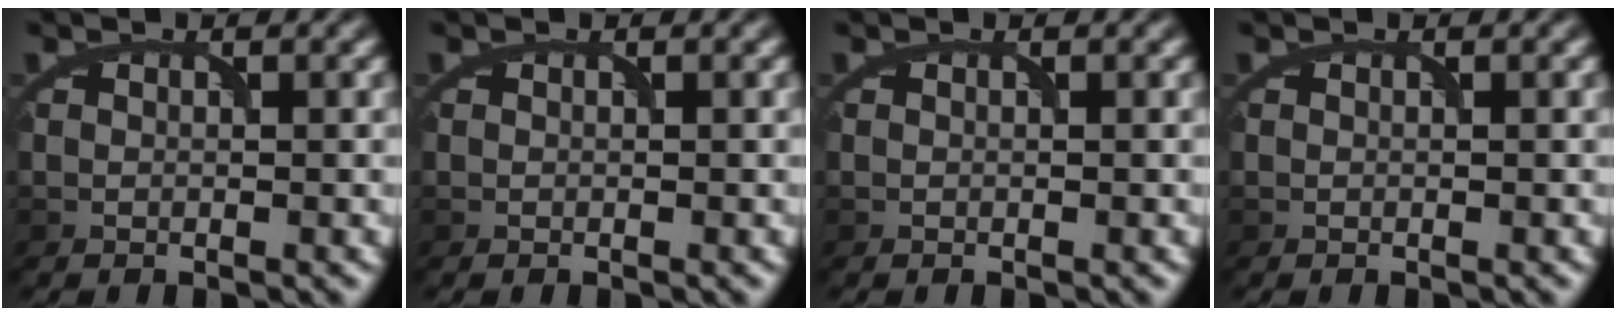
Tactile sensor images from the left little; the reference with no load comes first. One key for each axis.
{"total": 0.0}
{"total": 0.0}
{"total": 0.0}